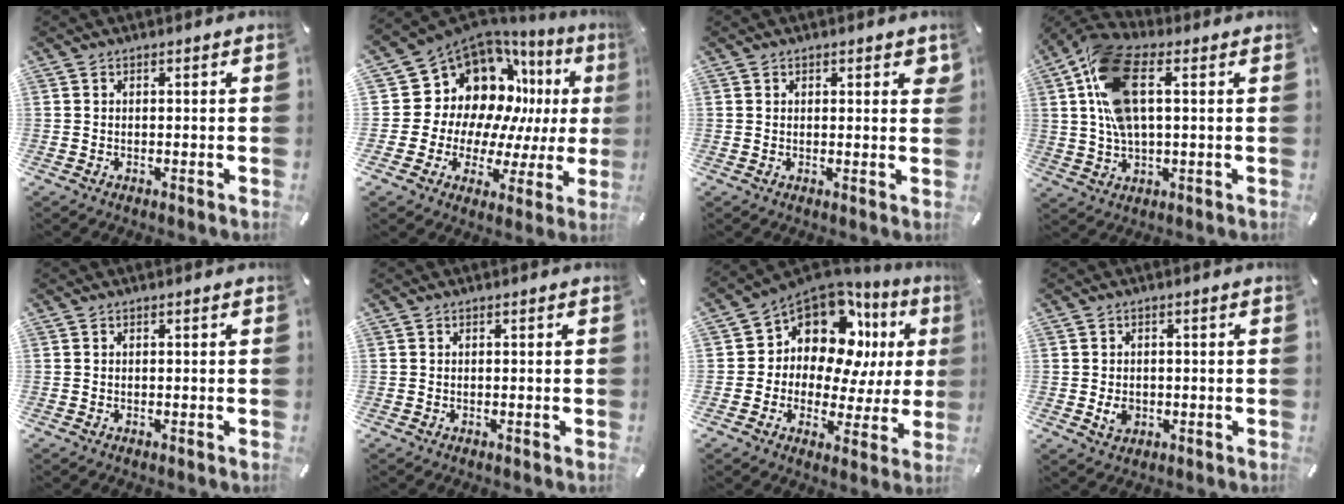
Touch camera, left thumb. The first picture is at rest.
{"total": 16.1, "force": [8.1, 11.8, 7.4], "torque": [-0.112, -0.098, 0.159]}
{"total": 1.7, "force": [0.9, 1.0, 1.0], "torque": [-0.005, -0.003, 0.013]}
{"total": 14.8, "force": [3.6, 7.4, 12.3], "torque": [-0.263, 0.001, 0.069]}
{"total": 0.0}
{"total": 0.0}
{"total": 13.2, "force": [6.2, 9.5, 6.9], "torque": [-0.120, -0.062, 0.109]}
{"total": 3.3, "force": [-0.5, 2.8, 1.7], "torque": [-0.027, -0.001, -0.012]}